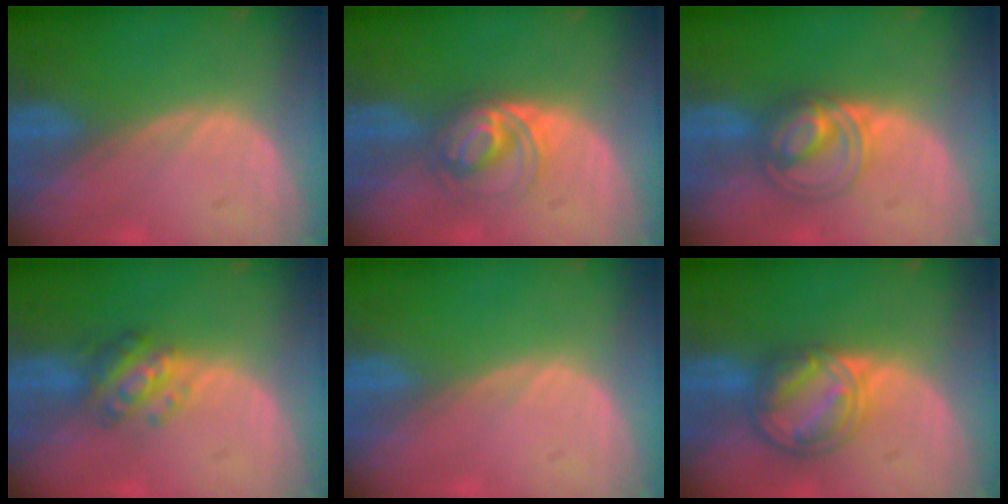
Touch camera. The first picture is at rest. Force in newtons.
{"total": 5.7, "press": 5.4, "slide": 1.7}
{"total": 5.8, "press": 5.7, "slide": 0.7}
{"total": 5.2, "press": 5.0, "slide": 1.5}
{"total": 0.0}
{"total": 8.4, "press": 7.1, "slide": 4.5}